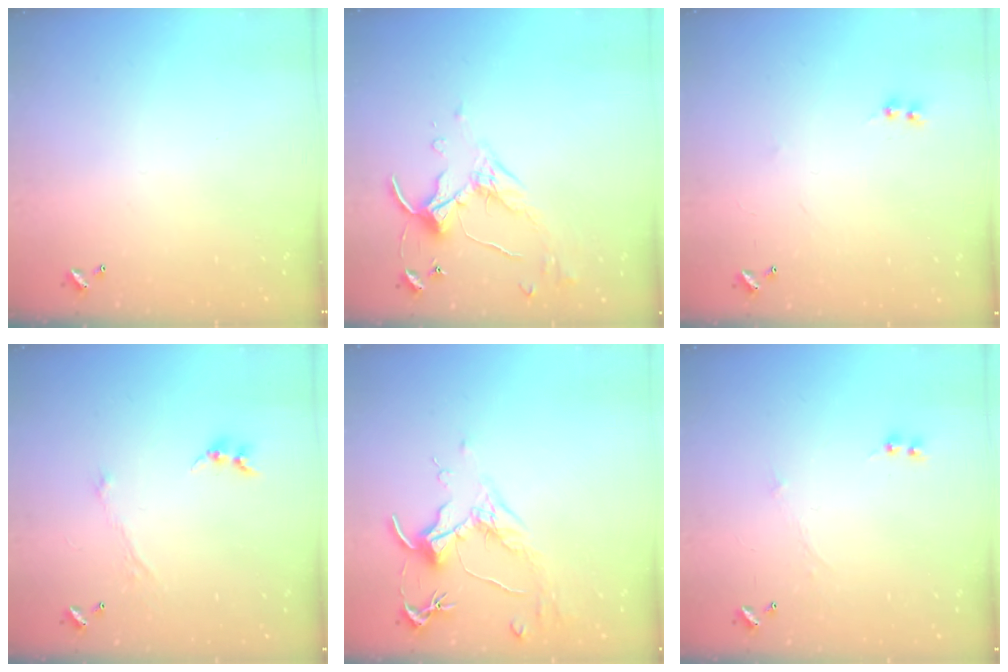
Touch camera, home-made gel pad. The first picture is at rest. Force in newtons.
{"total": 4.3, "press": 4.2, "slide": 0.8}
{"total": 2.0, "press": 2.0, "slide": 0.5}
{"total": 1.1, "press": 1.0, "slide": 0.6}
{"total": 1.8, "press": 1.5, "slide": 0.9}
{"total": 0.0}